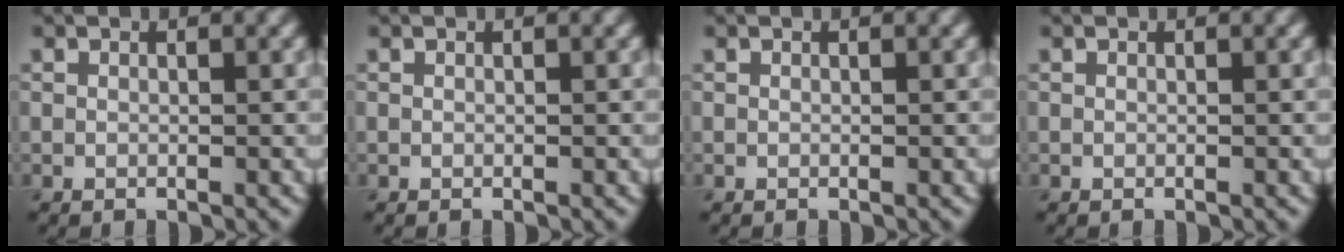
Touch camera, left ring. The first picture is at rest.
{"total": 0.0}
{"total": 0.0}
{"total": 0.0}